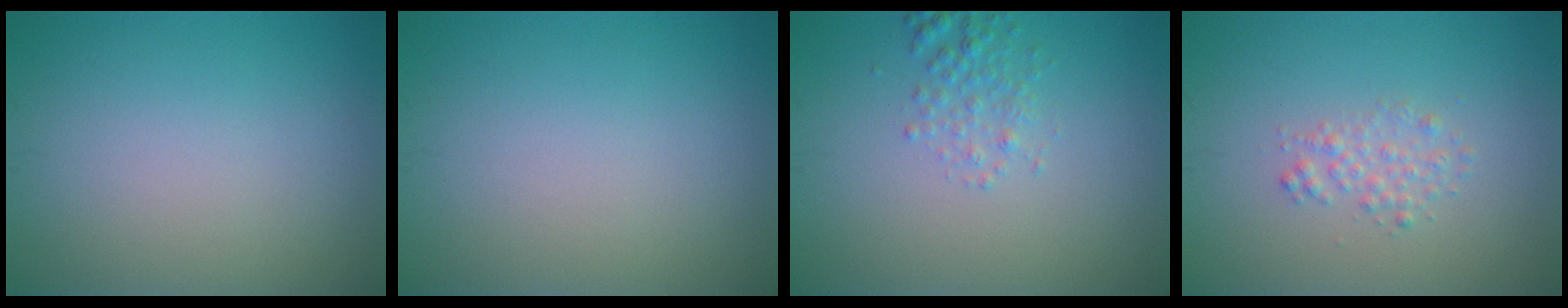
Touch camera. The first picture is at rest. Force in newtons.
{"total": 0.0}
{"total": 1.7, "press": 1.7, "slide": 0.1}
{"total": 1.5, "press": 1.5, "slide": 0.0}